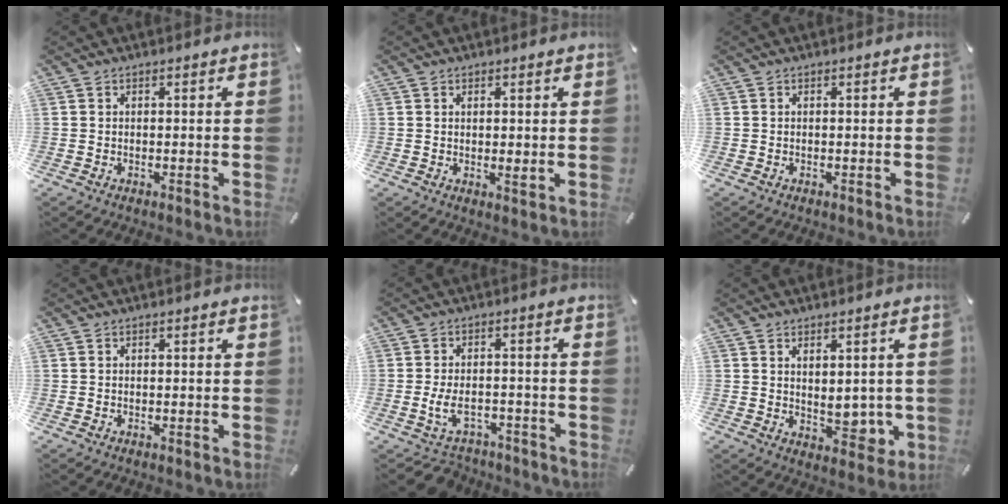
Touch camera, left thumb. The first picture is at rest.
{"total": 1.8, "force": [0.5, 0.7, 1.6], "torque": [-0.031, -0.002, 0.010]}
{"total": 0.0}
{"total": 0.0}
{"total": 6.8, "force": [-2.6, 4.3, 4.6], "torque": [-0.100, 0.010, -0.047]}
{"total": 5.4, "force": [0.9, 3.7, 3.8], "torque": [-0.032, -0.009, 0.016]}